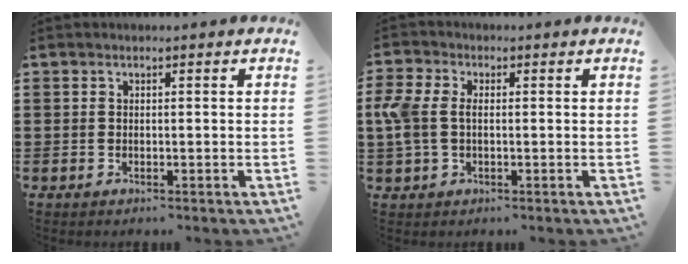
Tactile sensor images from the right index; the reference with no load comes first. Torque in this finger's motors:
{"motor_torque": [1.10, -0.29, 0.60, 0.19]}